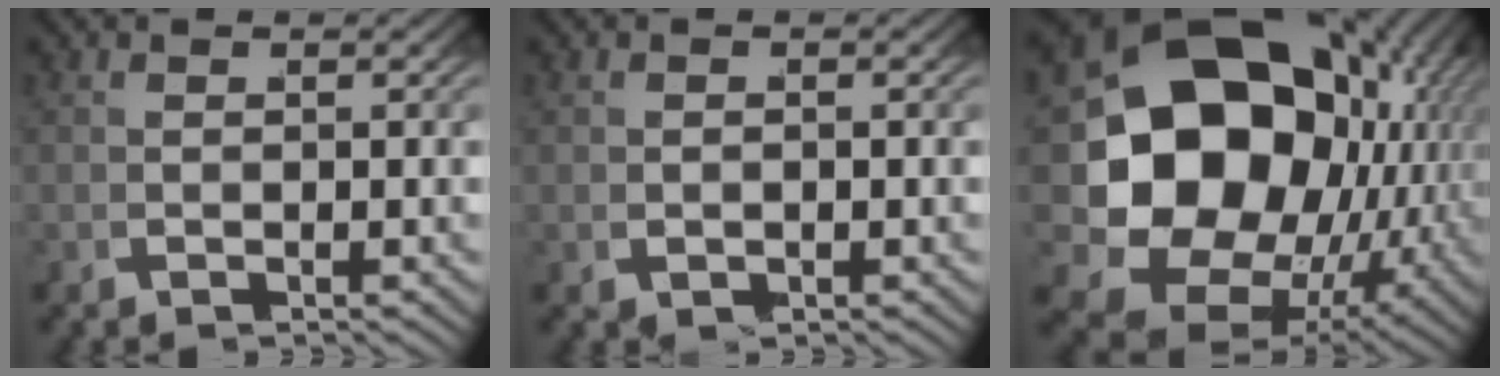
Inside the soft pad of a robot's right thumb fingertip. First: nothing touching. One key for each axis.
{"total": 0.9, "fx": 0.1, "fy": 0.7, "fz": 0.5, "tx": -0.011, "ty": 0.000, "tz": 0.005}
{"total": 29.8, "fx": 0.9, "fy": 21.3, "fz": 20.9, "tx": -0.380, "ty": -0.054, "tz": 0.029}